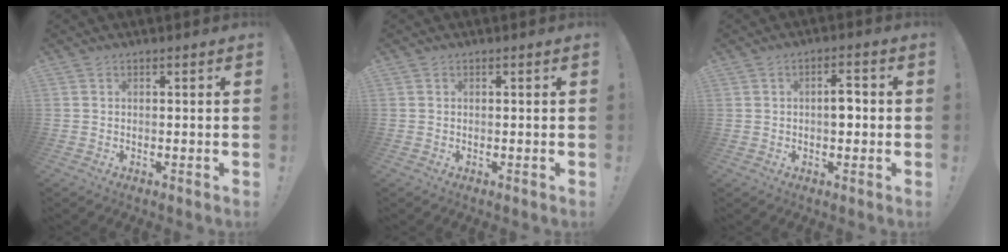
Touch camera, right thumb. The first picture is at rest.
{"total": 0.0}
{"total": 4.4, "force": [0.1, 2.7, 3.5], "torque": [-0.042, 0.005, -0.005]}